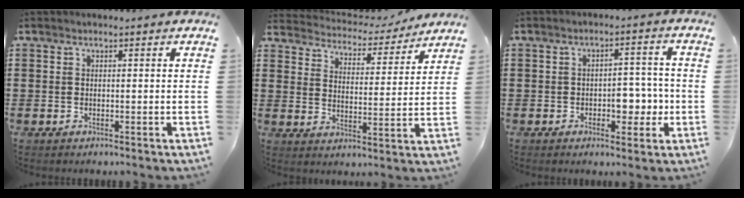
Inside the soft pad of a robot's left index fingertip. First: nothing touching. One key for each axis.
{"total": 4.1, "fx": 4.0, "fy": 0.7, "fz": 0.2, "tx": -0.032, "ty": -0.031, "tz": 0.065}
{"total": 5.2, "fx": -1.4, "fy": 3.1, "fz": 3.9, "tx": -0.047, "ty": -0.002, "tz": -0.032}